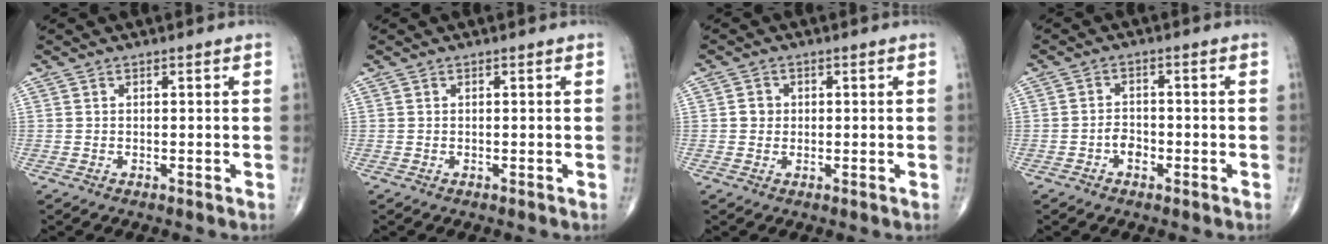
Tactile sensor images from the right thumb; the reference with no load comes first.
{"total": 0.0}
{"total": 2.1, "force": [0.1, 1.9, 0.7], "torque": [0.000, 0.004, 0.000]}
{"total": 2.8, "force": [-1.3, 1.9, 1.6], "torque": [-0.014, 0.010, -0.027]}